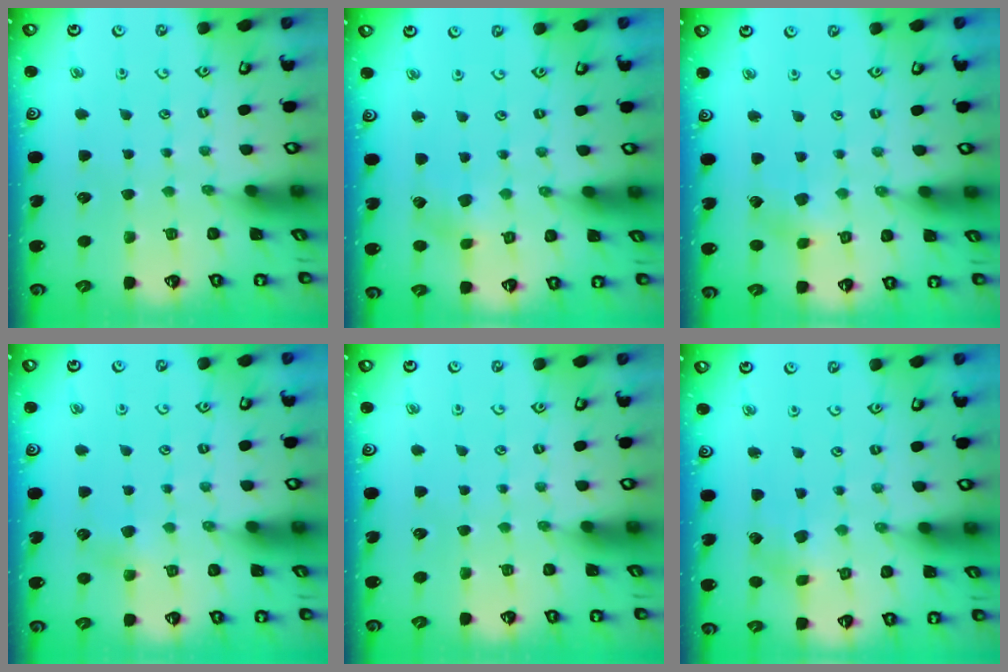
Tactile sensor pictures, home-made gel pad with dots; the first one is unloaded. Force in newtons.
{"total": 3.0, "press": 3.0, "slide": 0.4}
{"total": 4.1, "press": 4.0, "slide": 0.8}
{"total": 5.3, "press": 5.2, "slide": 0.6}
{"total": 0.0}
{"total": 2.8, "press": 2.8, "slide": 0.1}